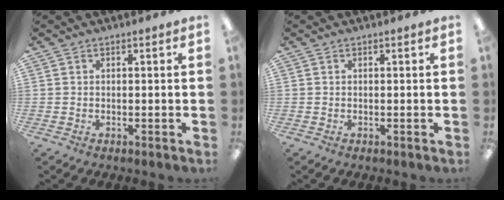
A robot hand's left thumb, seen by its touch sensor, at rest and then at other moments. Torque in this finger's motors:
{"motor_torque": [0.00, 0.00, 0.33, -0.33, 0.00]}